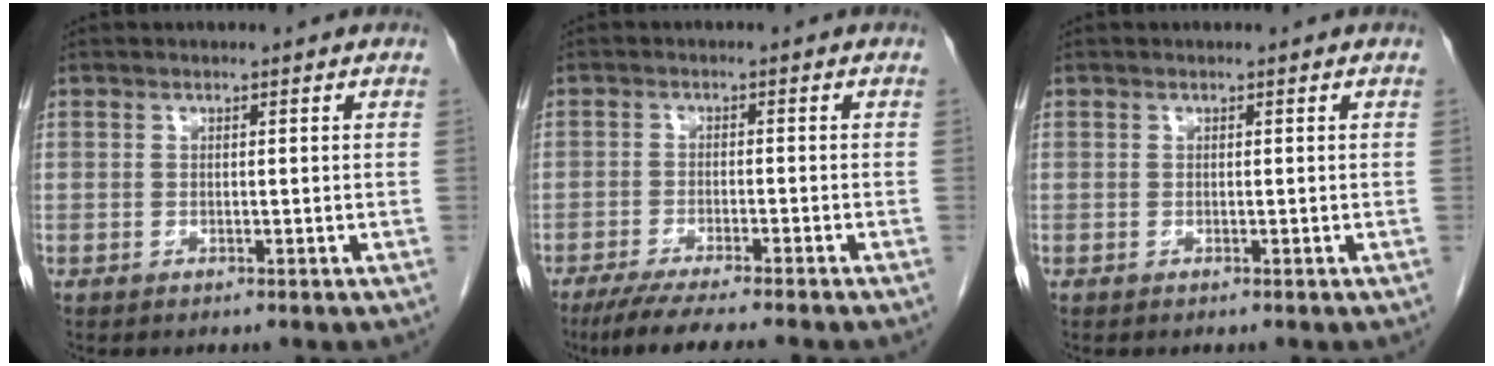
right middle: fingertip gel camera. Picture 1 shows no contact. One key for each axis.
{"total": 8.8, "fx": -7.4, "fy": -0.3, "fz": 4.8, "tx": -0.063, "ty": -0.023, "tz": -0.116}
{"total": 0.0}